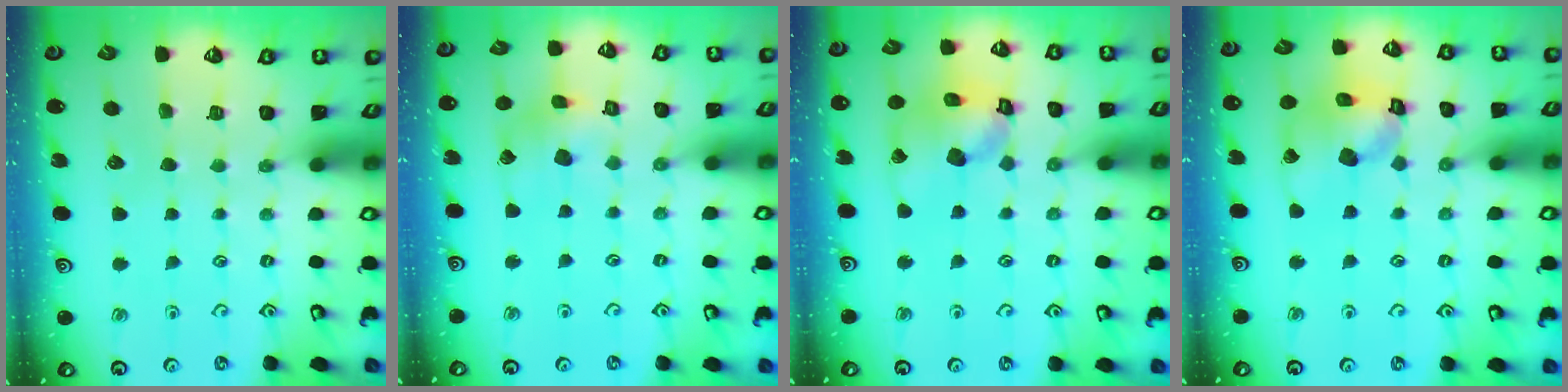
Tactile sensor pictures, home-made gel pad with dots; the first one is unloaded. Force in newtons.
{"total": 7.1, "press": 7.0, "slide": 0.9}
{"total": 14.2, "press": 14.0, "slide": 2.1}
{"total": 14.2, "press": 14.0, "slide": 2.1}